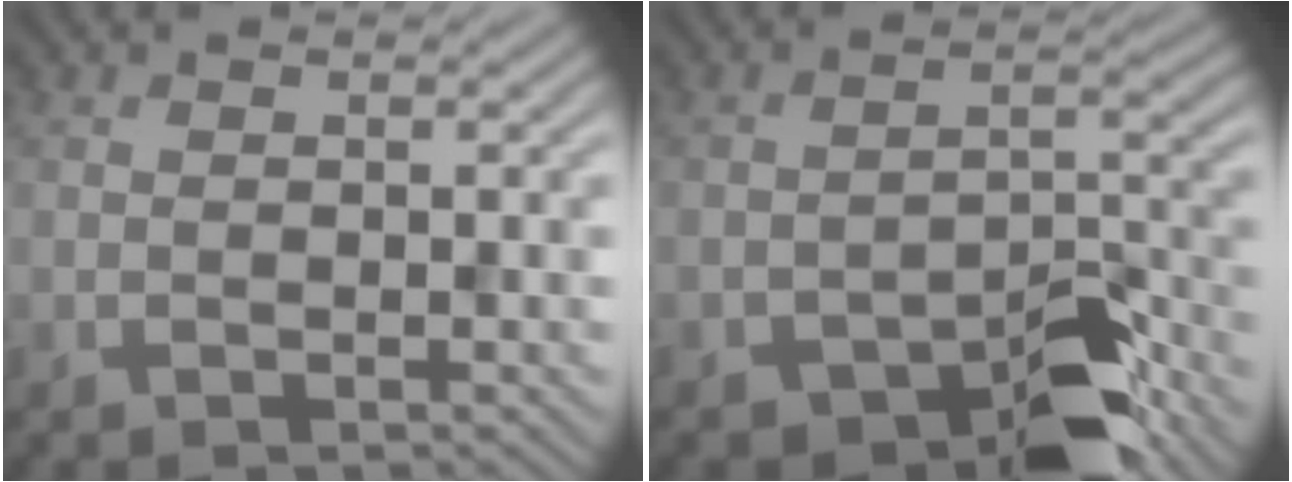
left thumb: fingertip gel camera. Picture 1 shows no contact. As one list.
[{"total": 8.4, "force": [-5.8, 3.6, 4.8], "torque": [-0.059, 0.002, -0.102]}]